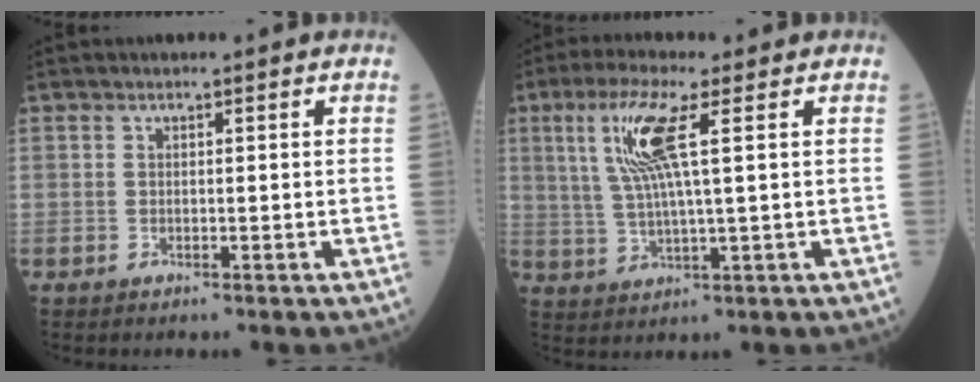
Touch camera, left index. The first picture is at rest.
{"total": 8.4, "force": [2.7, 0.2, 7.9], "torque": [-0.177, 0.005, 0.054]}